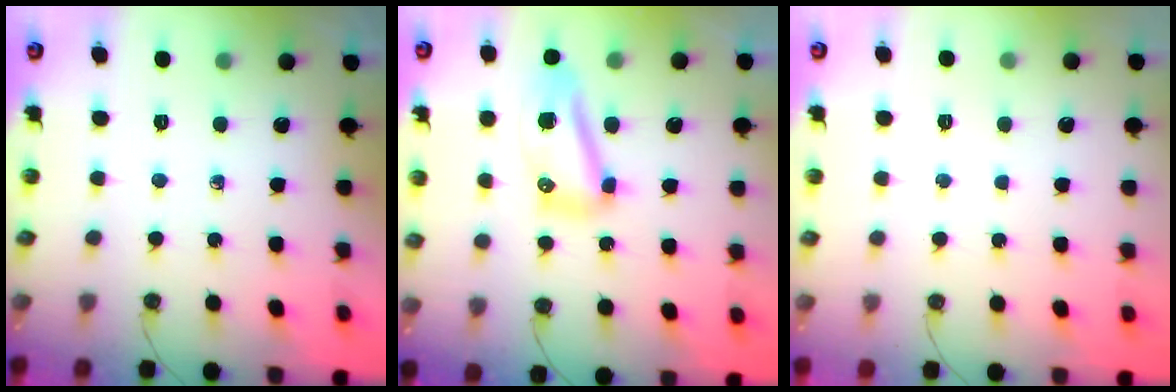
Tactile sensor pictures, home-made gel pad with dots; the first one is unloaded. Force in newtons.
{"total": 11.1, "press": 11.1, "slide": 0.7}
{"total": 0.9, "press": 0.9, "slide": 0.0}